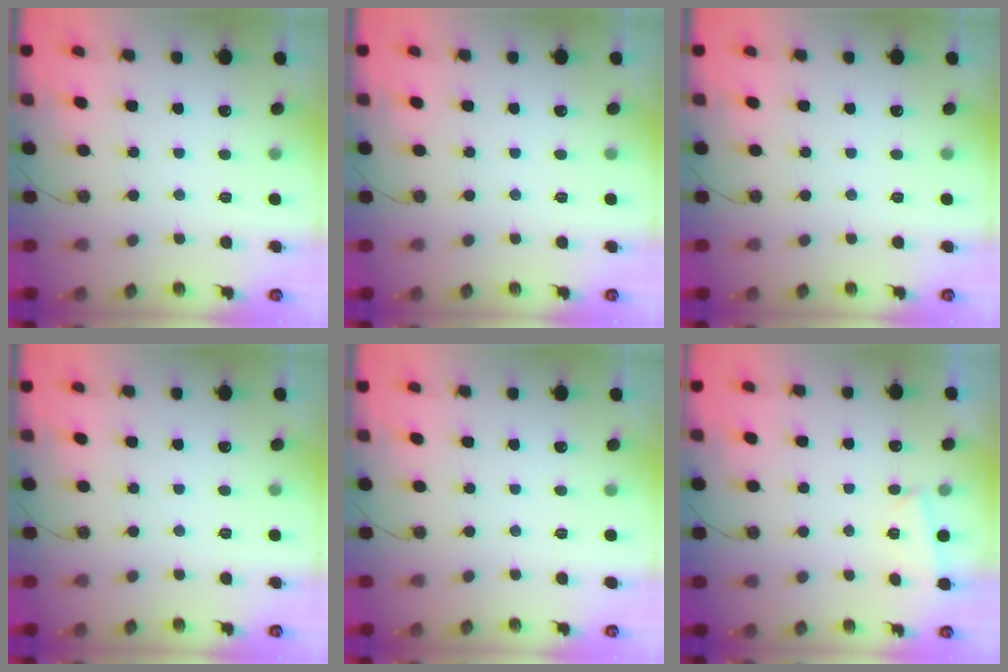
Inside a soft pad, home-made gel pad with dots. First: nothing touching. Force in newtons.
{"total": 0.0}
{"total": 0.0}
{"total": 0.0}
{"total": 0.0}
{"total": 1.9, "press": 1.7, "slide": 0.7}